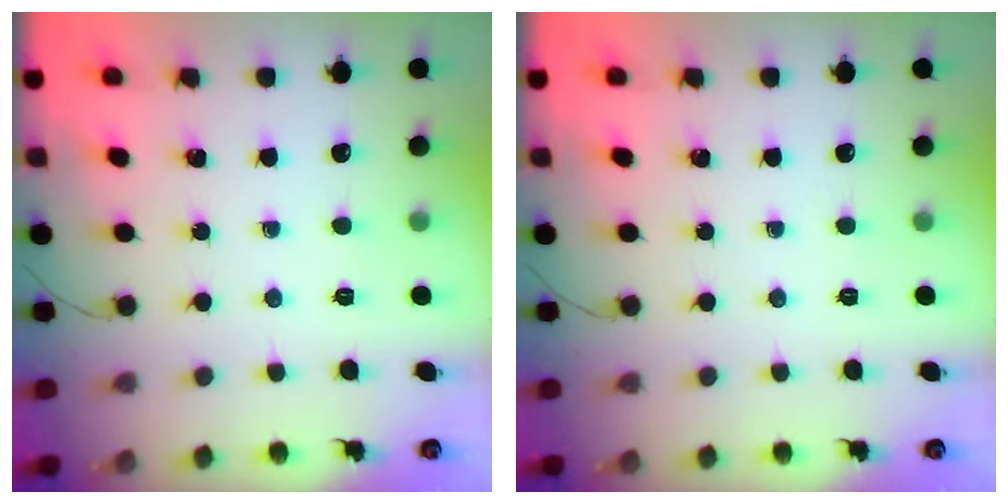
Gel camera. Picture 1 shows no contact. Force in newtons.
{"total": 0.0}